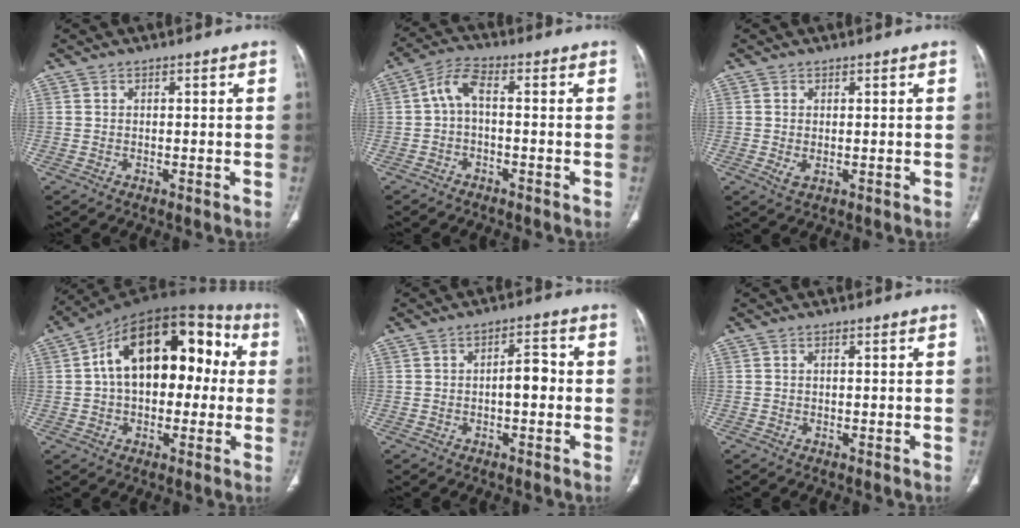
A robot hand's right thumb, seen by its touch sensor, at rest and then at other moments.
{"total": 4.9, "force": [-0.6, 2.0, 4.4], "torque": [-0.092, 0.024, -0.018]}
{"total": 1.9, "force": [-0.1, 1.1, 1.6], "torque": [-0.035, -0.006, 0.004]}
{"total": 20.9, "force": [2.6, 12.6, 16.5], "torque": [-0.222, 0.051, 0.030]}
{"total": 4.5, "force": [-0.5, 2.1, 3.9], "torque": [-0.049, 0.015, -0.013]}
{"total": 0.0}